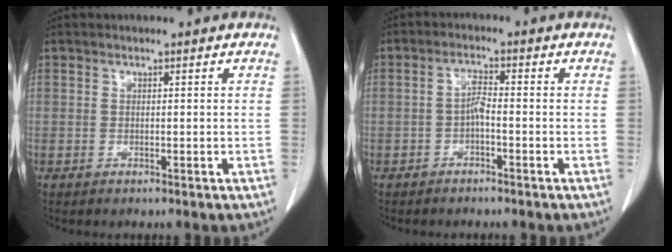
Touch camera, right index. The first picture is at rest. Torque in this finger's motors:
{"motor_torque": [0.39, -0.34, 0.00, 0.04]}